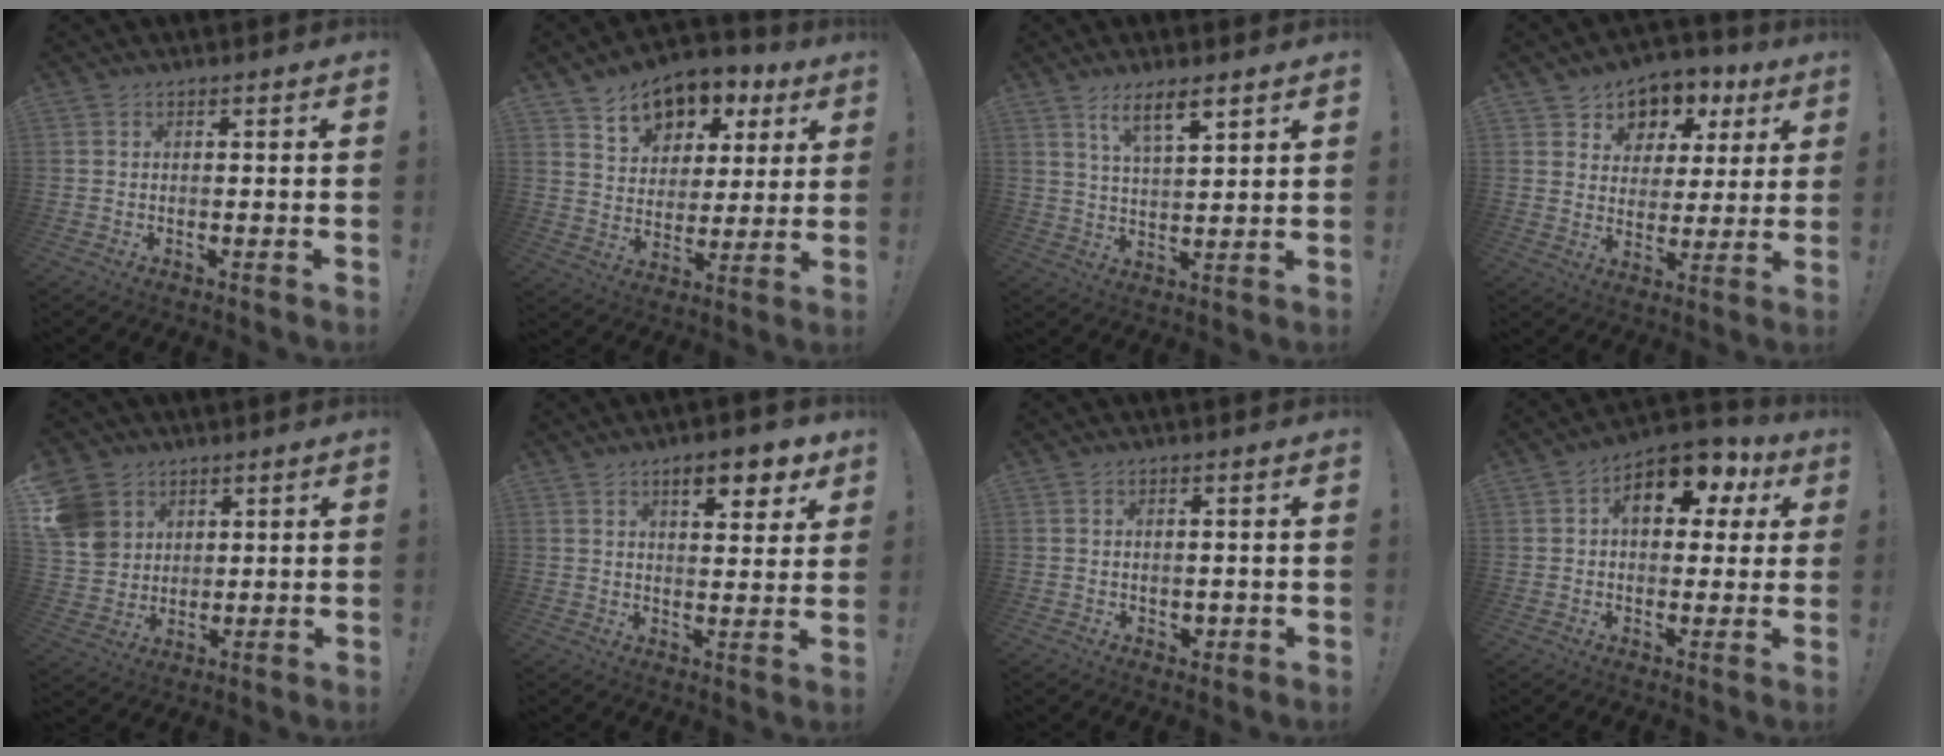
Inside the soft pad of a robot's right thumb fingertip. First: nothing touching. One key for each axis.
{"total": 11.1, "fx": 7.0, "fy": 7.5, "fz": 4.2, "tx": -0.056, "ty": -0.051, "tz": 0.130}
{"total": 7.8, "fx": 5.4, "fy": 2.1, "fz": 5.2, "tx": -0.085, "ty": -0.028, "tz": 0.093}
{"total": 7.4, "fx": 3.5, "fy": 6.3, "fz": 1.8, "tx": -0.024, "ty": -0.030, "tz": 0.070}
{"total": 11.0, "fx": 4.4, "fy": 9.6, "fz": 3.1, "tx": -0.049, "ty": -0.020, "tz": 0.093}
{"total": 8.7, "fx": 5.4, "fy": 2.9, "fz": 6.1, "tx": -0.077, "ty": -0.026, "tz": 0.089}
{"total": 1.7, "fx": 0.2, "fy": 1.6, "fz": 0.7, "tx": 0.003, "ty": -0.003, "tz": 0.002}
{"total": 13.8, "fx": 5.3, "fy": 8.3, "fz": 9.6, "tx": -0.131, "ty": -0.016, "tz": 0.090}